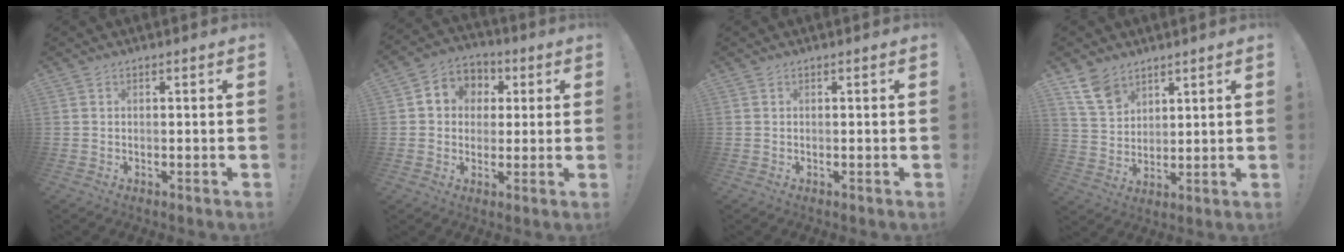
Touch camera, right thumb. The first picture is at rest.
{"total": 7.2, "force": [0.4, 6.8, 2.2], "torque": [-0.036, 0.006, 0.014]}
{"total": 0.0}
{"total": 9.9, "force": [6.8, 5.9, 3.9], "torque": [-0.073, -0.035, 0.136]}